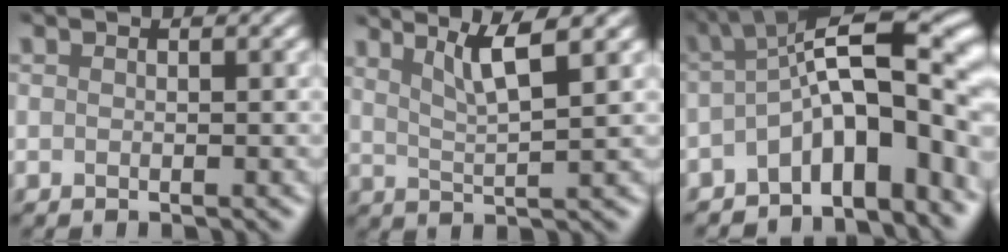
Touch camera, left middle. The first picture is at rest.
{"total": 3.8, "force": [3.0, 0.0, 2.3], "torque": [-0.041, 0.002, 0.055]}
{"total": 10.5, "force": [-2.7, 3.8, 9.4], "torque": [-0.139, 0.021, -0.051]}